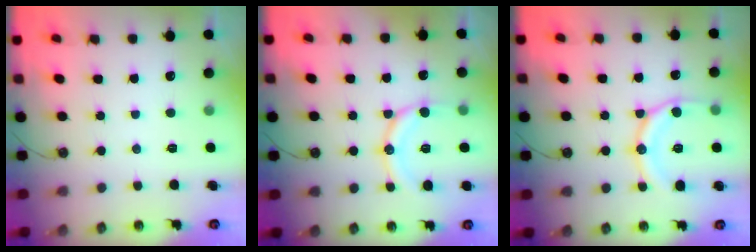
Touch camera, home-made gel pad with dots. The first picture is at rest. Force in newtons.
{"total": 13.6, "press": 13.3, "slide": 2.9}
{"total": 14.6, "press": 14.5, "slide": 1.6}